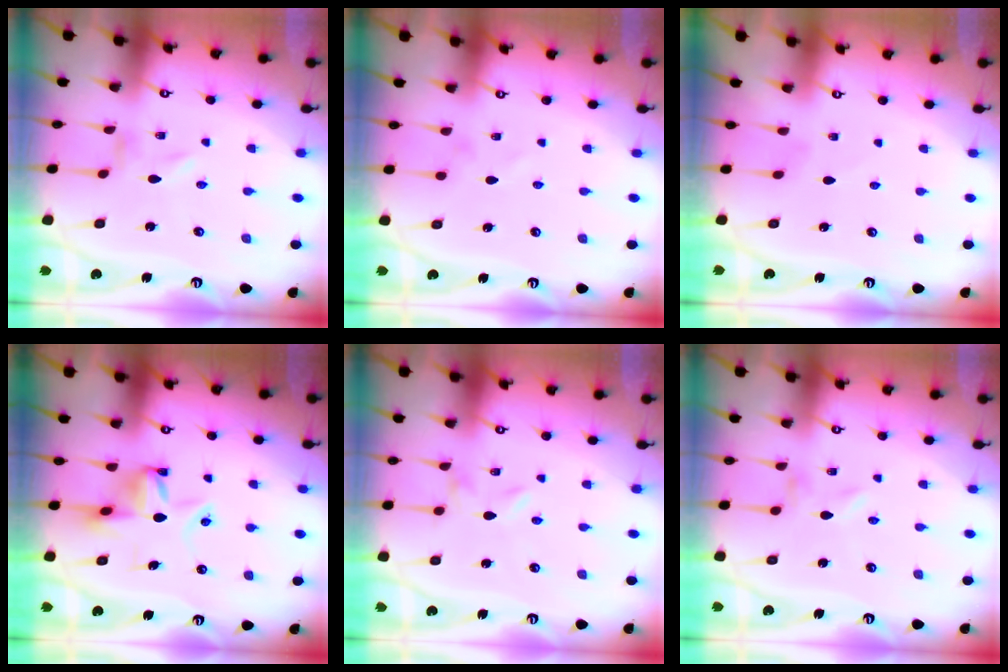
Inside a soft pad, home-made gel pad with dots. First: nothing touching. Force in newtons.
{"total": 0.0}
{"total": 0.0}
{"total": 11.5, "press": 11.5, "slide": 0.5}
{"total": 0.0}
{"total": 0.0}